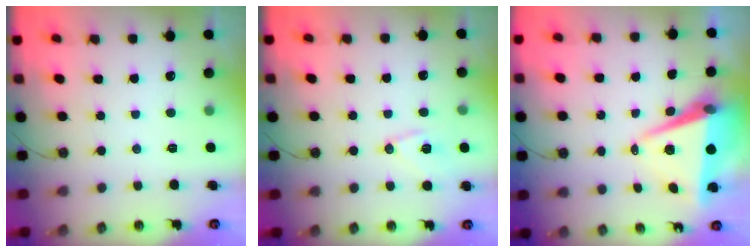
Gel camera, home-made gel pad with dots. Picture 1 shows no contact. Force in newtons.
{"total": 9.9, "press": 9.9, "slide": 1.0}
{"total": 8.9, "press": 7.7, "slide": 4.4}